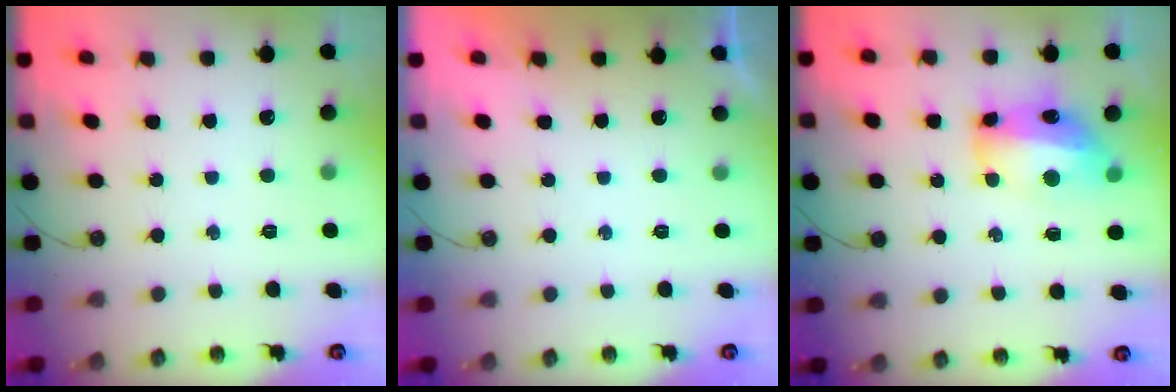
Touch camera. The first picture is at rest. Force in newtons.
{"total": 0.0}
{"total": 12.4, "press": 12.3, "slide": 1.5}